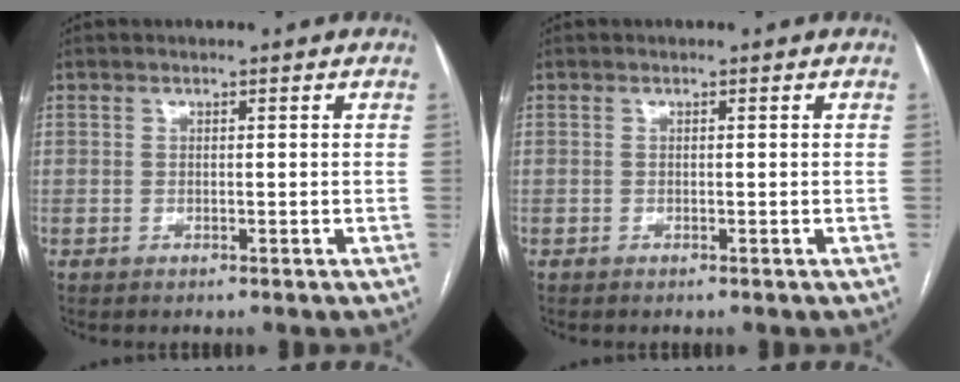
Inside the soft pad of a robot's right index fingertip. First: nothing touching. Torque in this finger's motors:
{"motor_torque": [0.04, 0.05, -0.02, -0.02]}